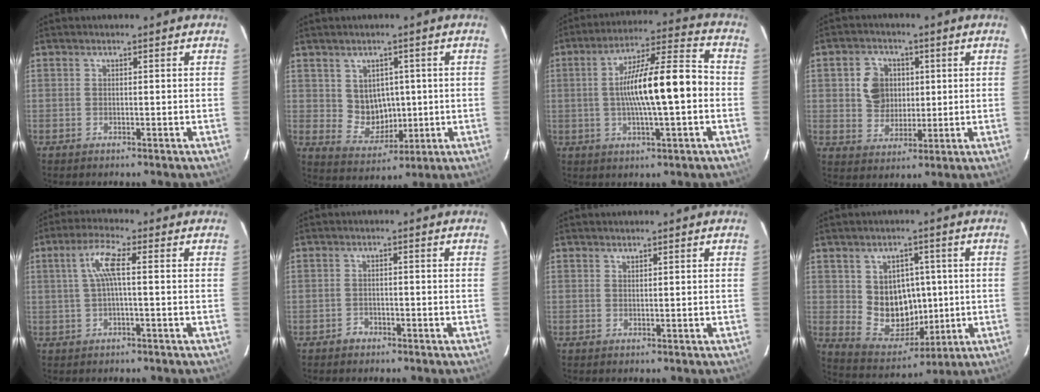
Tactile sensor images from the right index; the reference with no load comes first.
{"total": 6.6, "force": [1.0, 6.0, 2.5], "torque": [-0.049, 0.003, 0.037]}
{"total": 14.8, "force": [-1.1, 2.3, 14.5], "torque": [-0.236, 0.018, -0.015]}
{"total": 7.6, "force": [1.4, 6.7, 3.2], "torque": [-0.065, 0.016, 0.034]}
{"total": 5.1, "force": [0.3, 0.3, 5.1], "torque": [-0.099, 0.007, 0.011]}
{"total": 1.7, "force": [-1.2, 1.1, 0.0], "torque": [0.000, 0.006, -0.019]}
{"total": 0.5, "force": [0.5, 0.0, 0.1], "torque": [0.000, 0.001, 0.011]}
{"total": 10.7, "force": [0.8, 9.4, 5.0], "torque": [-0.093, 0.000, 0.038]}